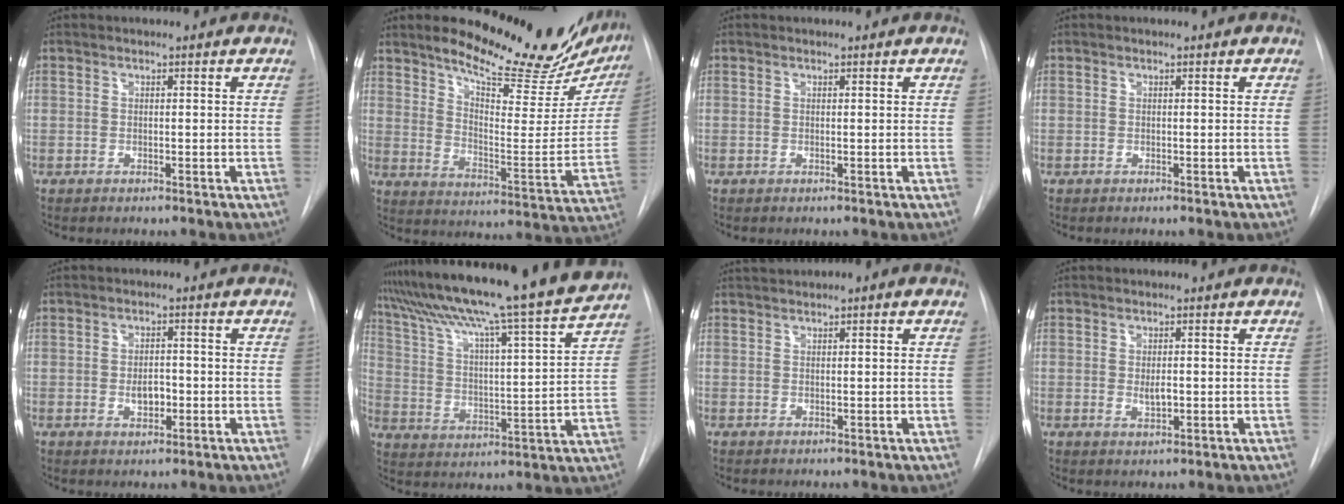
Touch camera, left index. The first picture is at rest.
{"total": 22.1, "force": [18.5, 6.0, 10.5], "torque": [-0.143, -0.056, 0.239]}
{"total": 0.0}
{"total": 0.0}
{"total": 3.0, "force": [-0.8, 1.8, 2.3], "torque": [-0.035, 0.000, -0.008]}
{"total": 23.2, "force": [20.5, -1.6, 10.8], "torque": [-0.187, -0.043, 0.306]}
{"total": 1.2, "force": [0.7, 0.4, 0.9], "torque": [-0.014, 0.015, 0.014]}
{"total": 2.0, "force": [-0.2, 0.9, 1.8], "torque": [-0.031, -0.006, -0.001]}